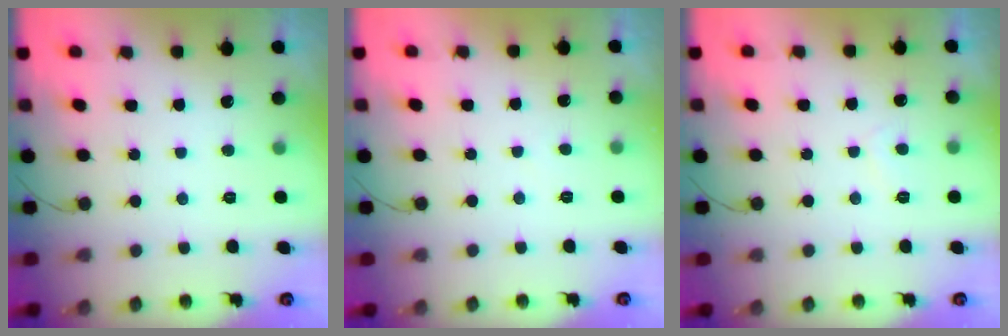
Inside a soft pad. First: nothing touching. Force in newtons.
{"total": 0.8, "press": 0.7, "slide": 0.3}
{"total": 1.2, "press": 1.2, "slide": 0.3}